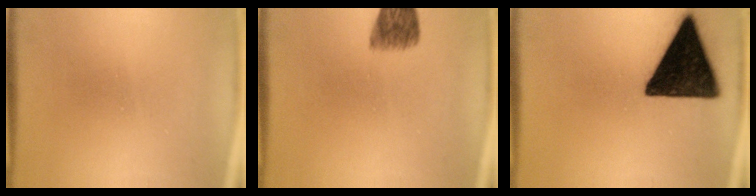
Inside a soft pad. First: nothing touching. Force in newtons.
{"total": 5.4}
{"total": 18.1}